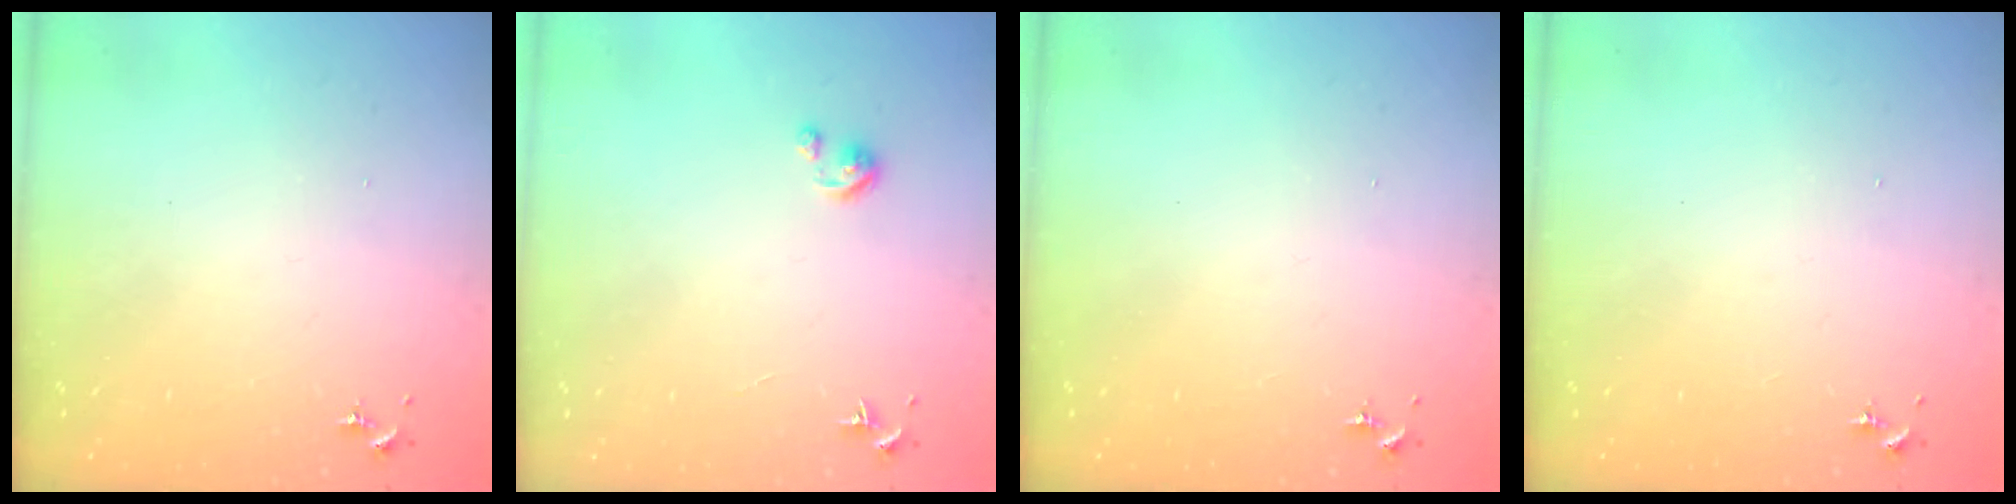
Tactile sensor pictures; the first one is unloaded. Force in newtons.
{"total": 2.7, "press": 2.6, "slide": 0.3}
{"total": 0.0}
{"total": 0.0}